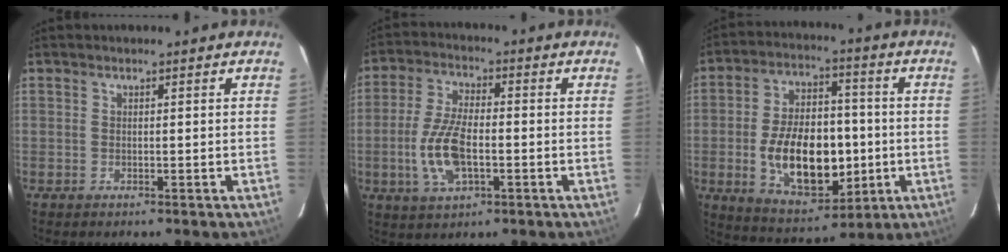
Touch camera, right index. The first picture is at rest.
{"total": 10.5, "force": [-2.4, 4.7, 9.0], "torque": [-0.191, 0.000, -0.042]}
{"total": 18.1, "force": [-2.9, 10.5, 14.5], "torque": [-0.272, 0.008, -0.024]}